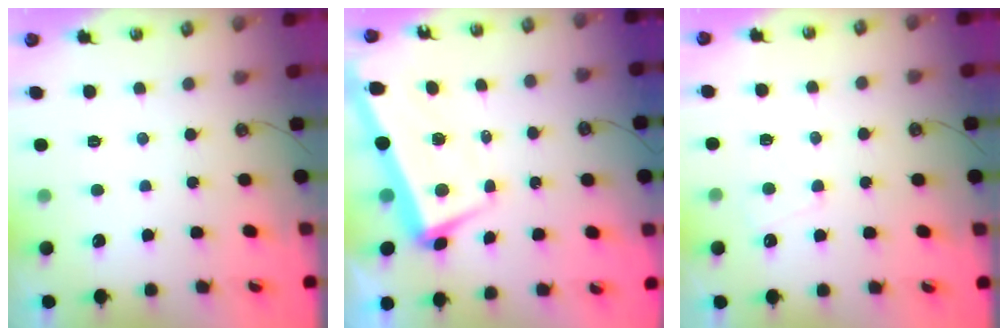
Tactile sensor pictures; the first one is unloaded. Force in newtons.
{"total": 2.1, "press": 0.3, "slide": 2.1}
{"total": 1.3, "press": 1.2, "slide": 0.6}